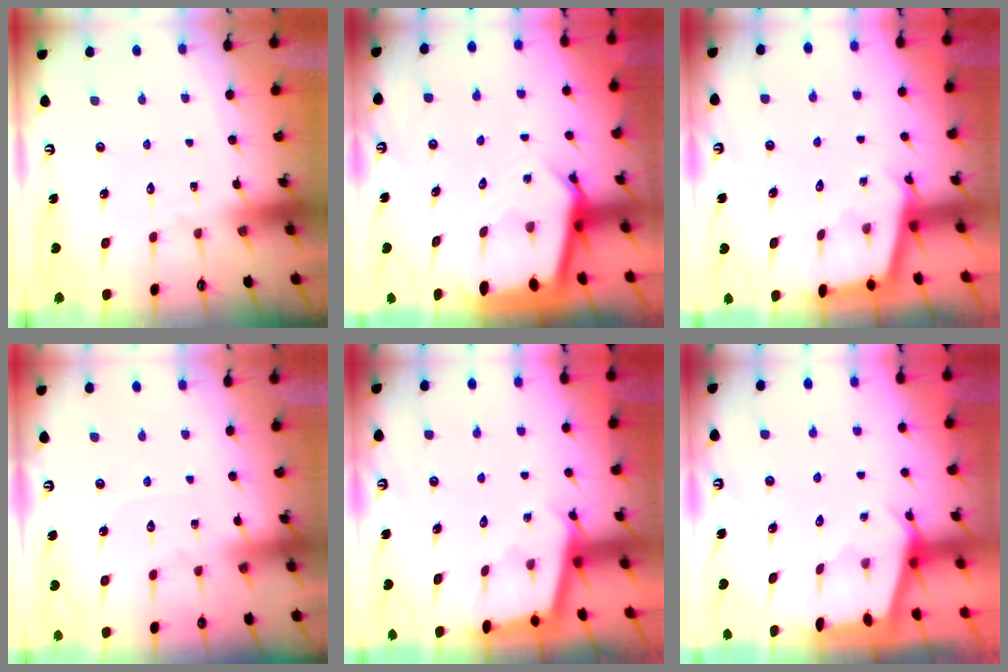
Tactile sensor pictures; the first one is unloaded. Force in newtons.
{"total": 4.6, "press": 4.6, "slide": 0.4}
{"total": 2.4, "press": 2.4, "slide": 0.2}
{"total": 2.9, "press": 2.8, "slide": 0.4}
{"total": 2.5, "press": 2.5, "slide": 0.2}
{"total": 2.2, "press": 2.2, "slide": 0.3}